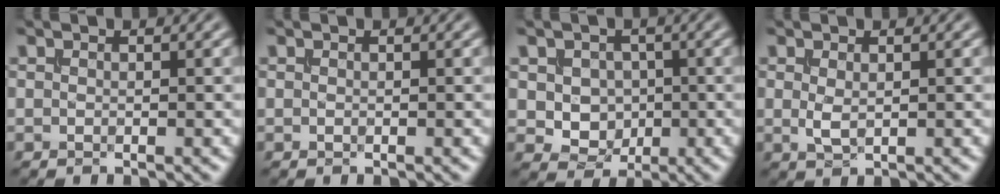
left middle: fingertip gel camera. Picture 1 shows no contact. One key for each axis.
{"total": 0.0}
{"total": 3.5, "fx": 0.0, "fy": 3.0, "fz": 1.8, "tx": -0.029, "ty": -0.006, "tz": -0.001}
{"total": 1.4, "fx": 0.2, "fy": 0.7, "fz": 1.2, "tx": -0.030, "ty": -0.002, "tz": 0.009}